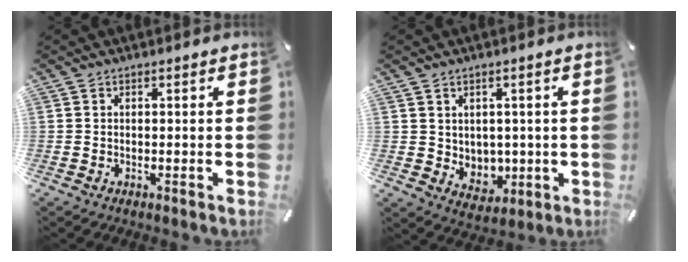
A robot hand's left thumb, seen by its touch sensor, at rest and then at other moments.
{"total": 5.6, "force": [2.0, 5.1, 1.1], "torque": [-0.003, -0.020, 0.040]}